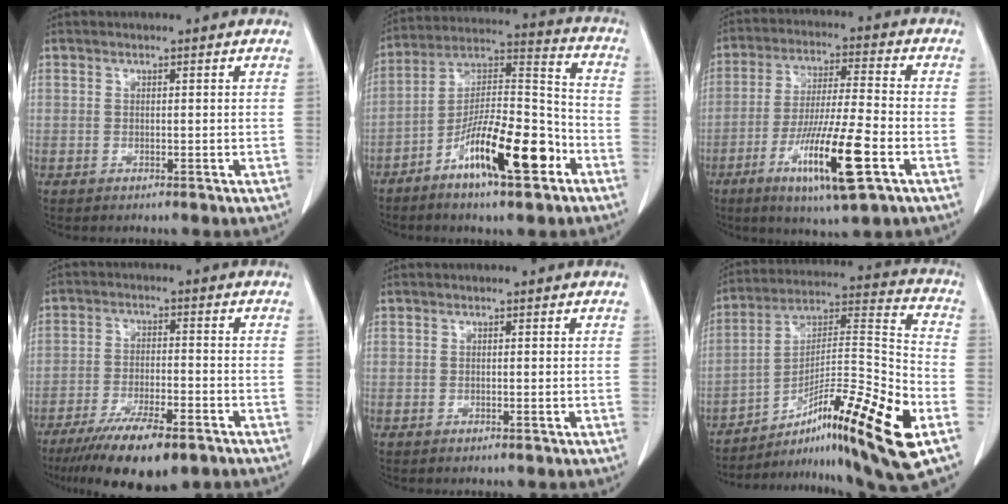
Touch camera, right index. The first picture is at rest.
{"total": 15.9, "force": [-7.9, 3.6, 13.4], "torque": [-0.227, 0.012, -0.131]}
{"total": 14.2, "force": [-5.9, 0.9, 12.9], "torque": [-0.239, -0.022, -0.100]}
{"total": 13.0, "force": [-9.0, 3.1, 8.8], "torque": [-0.146, -0.026, -0.145]}
{"total": 0.0}
{"total": 22.8, "force": [-11.9, 1.0, 19.5], "torque": [-0.285, 0.002, -0.187]}